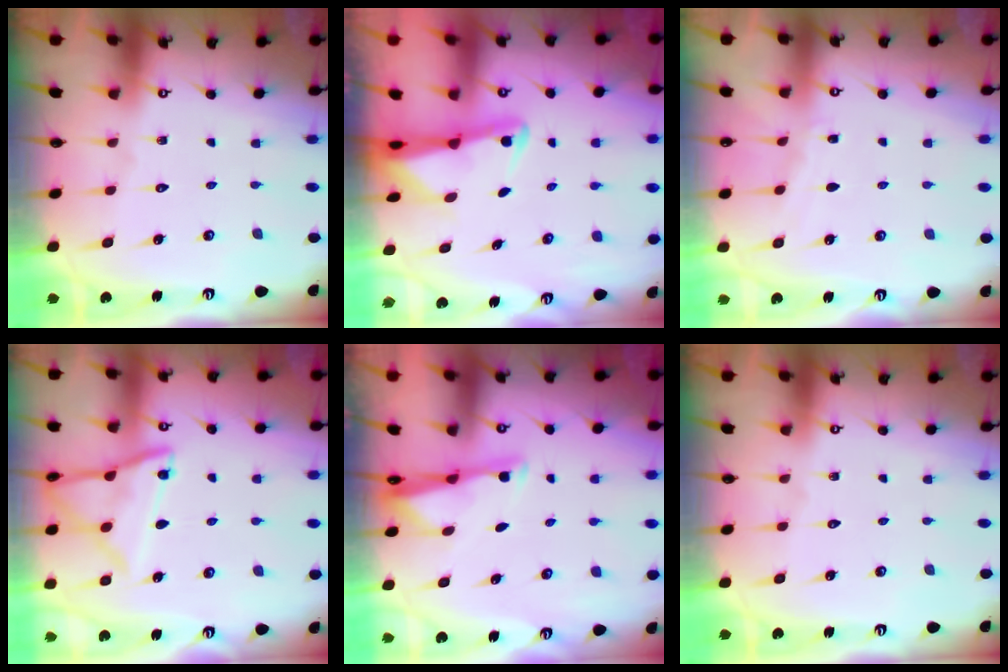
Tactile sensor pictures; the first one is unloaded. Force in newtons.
{"total": 2.1, "press": 2.1, "slide": 0.5}
{"total": 2.5, "press": 2.5, "slide": 0.4}
{"total": 12.3, "press": 12.3, "slide": 1.0}
{"total": 3.1, "press": 3.1, "slide": 0.4}
{"total": 0.0}